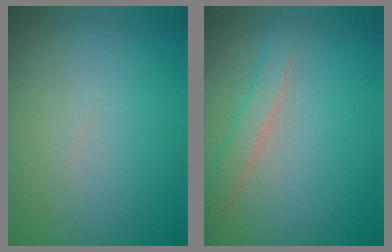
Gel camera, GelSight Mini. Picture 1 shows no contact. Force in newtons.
{"total": 2.3, "press": 2.3, "slide": 0.1}